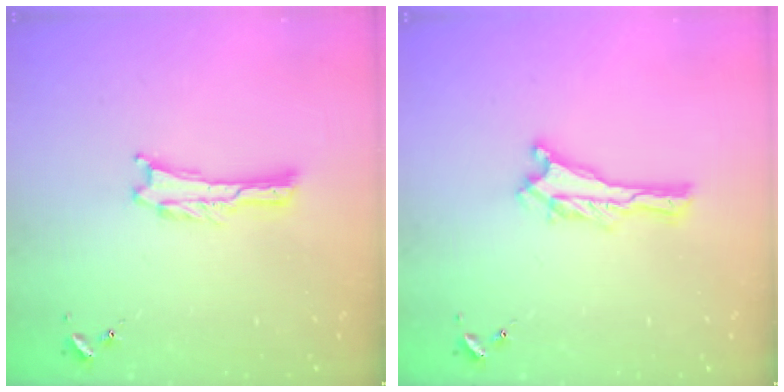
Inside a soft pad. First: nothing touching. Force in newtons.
{"total": 0.0}